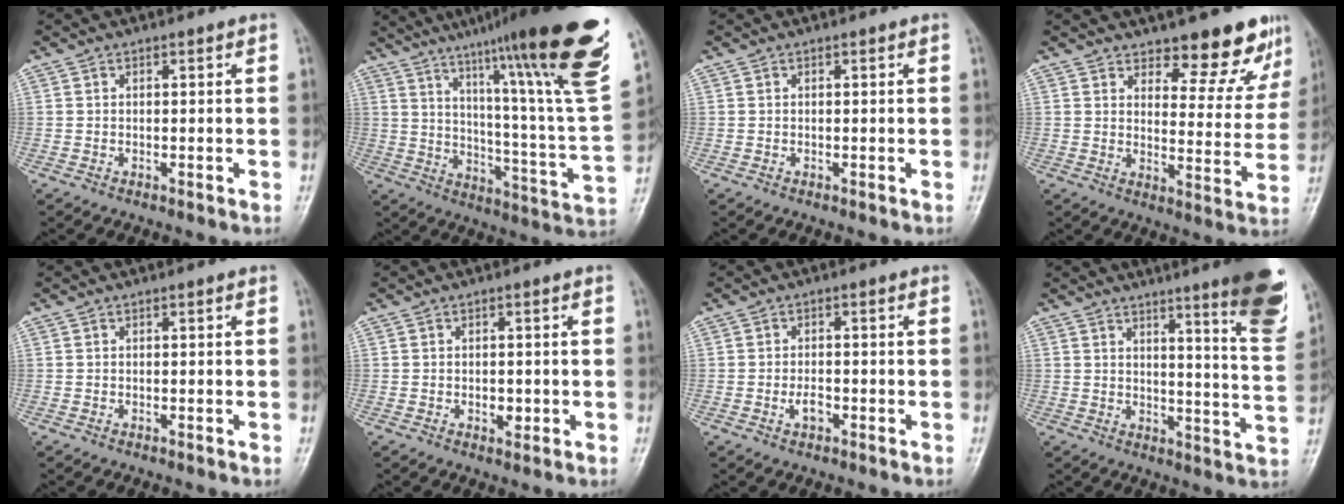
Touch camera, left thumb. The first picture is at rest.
{"total": 29.6, "force": [18.6, 2.5, 22.9], "torque": [-0.302, -0.085, 0.273]}
{"total": 0.0}
{"total": 11.0, "force": [8.9, 4.0, 5.0], "torque": [-0.025, -0.071, 0.116]}
{"total": 0.0}
{"total": 2.2, "force": [-0.4, 1.5, 1.6], "torque": [-0.017, 0.001, -0.003]}
{"total": 2.4, "force": [-0.9, 1.3, 1.7], "torque": [-0.028, 0.005, -0.017]}
{"total": 15.9, "force": [9.6, 1.8, 12.5], "torque": [-0.140, -0.060, 0.118]}